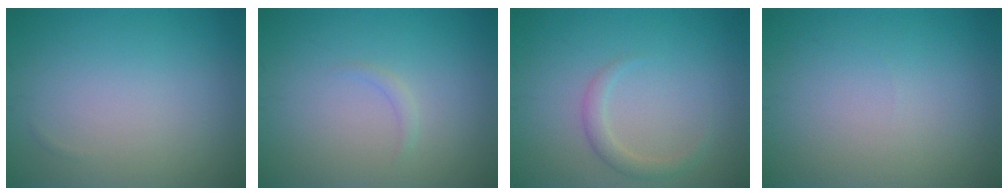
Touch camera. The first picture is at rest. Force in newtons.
{"total": 0.7, "press": 0.7, "slide": 0.1}
{"total": 1.6, "press": 1.6, "slide": 0.1}
{"total": 0.0}